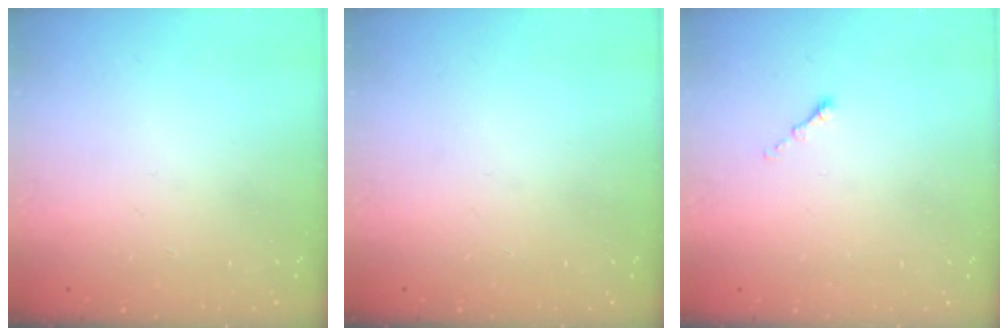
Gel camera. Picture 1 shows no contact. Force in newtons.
{"total": 0.0}
{"total": 0.0}